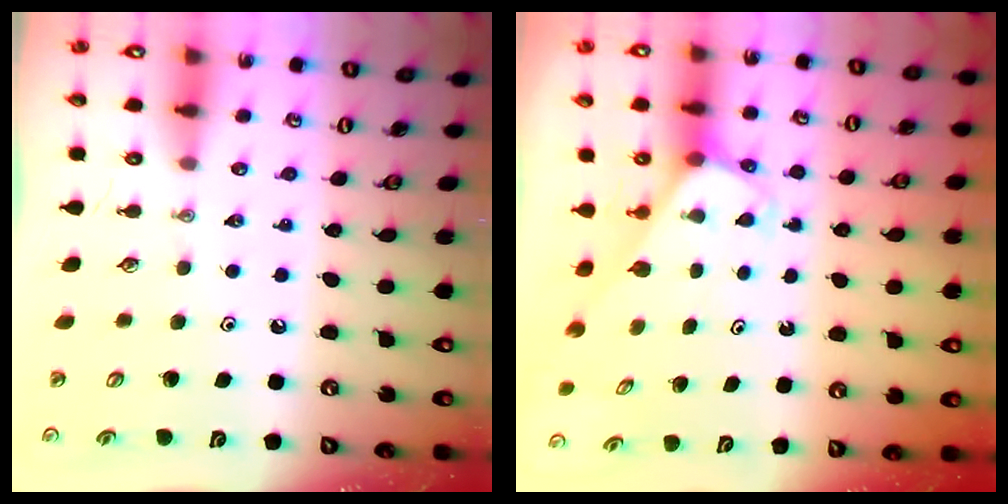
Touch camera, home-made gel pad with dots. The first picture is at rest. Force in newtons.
{"total": 2.6, "press": 2.6, "slide": 0.1}